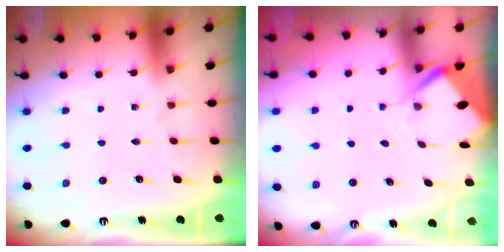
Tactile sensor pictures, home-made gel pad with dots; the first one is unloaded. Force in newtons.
{"total": 3.6, "press": 3.6, "slide": 0.3}